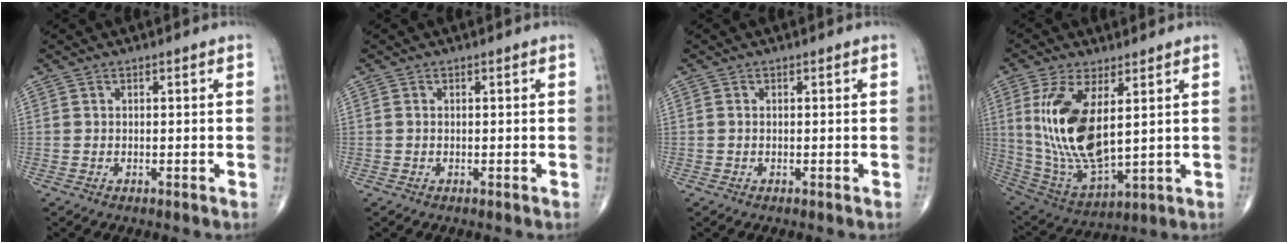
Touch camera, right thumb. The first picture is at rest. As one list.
[{"total": 0.0}, {"total": 0.0}, {"total": 17.0, "force": [3.6, 7.4, 14.9], "torque": [-0.301, -0.024, 0.089]}]